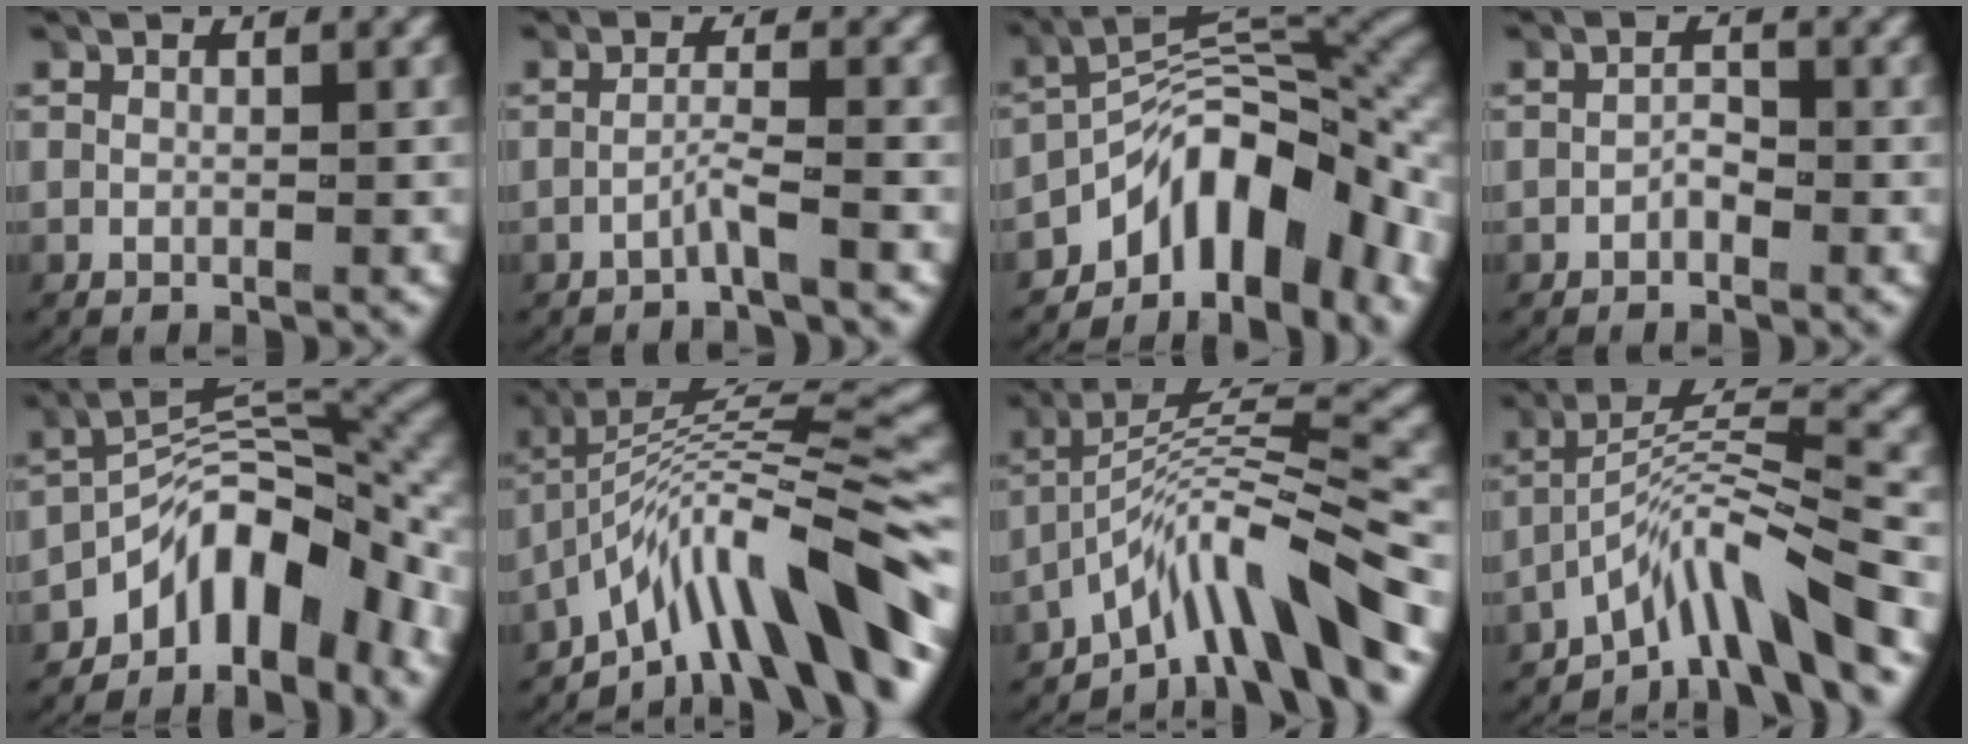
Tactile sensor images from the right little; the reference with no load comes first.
{"total": 2.0, "force": [-1.5, -0.8, 1.1], "torque": [-0.023, -0.002, -0.026]}
{"total": 10.5, "force": [-3.9, 5.3, 8.2], "torque": [-0.123, -0.002, -0.058]}
{"total": 1.2, "force": [-0.7, 0.5, 0.7], "torque": [-0.019, -0.005, -0.012]}
{"total": 9.5, "force": [-3.4, 4.8, 7.4], "torque": [-0.117, -0.001, -0.051]}
{"total": 10.2, "force": [-3.0, 4.1, 8.9], "torque": [-0.139, 0.002, -0.042]}
{"total": 7.6, "force": [-3.0, 2.5, 6.6], "torque": [-0.115, -0.002, -0.043]}
{"total": 6.5, "force": [-3.0, 2.1, 5.3], "torque": [-0.104, -0.007, -0.044]}